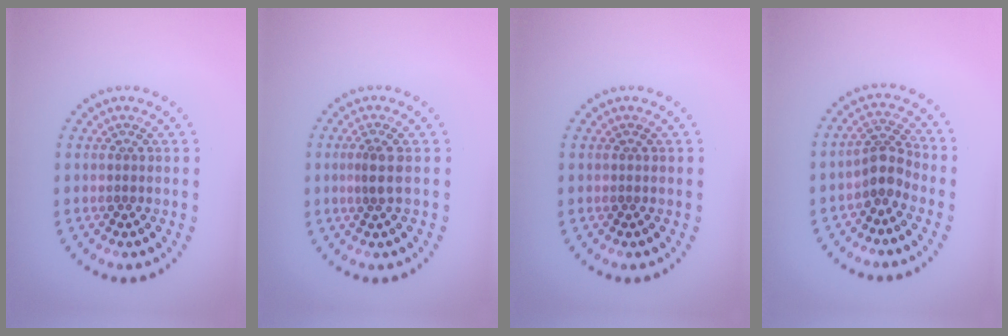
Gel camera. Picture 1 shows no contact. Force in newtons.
{"total": 1.7, "press": 1.2, "slide": 1.2}
{"total": 0.0}
{"total": 2.7, "press": 2.2, "slide": 1.7}